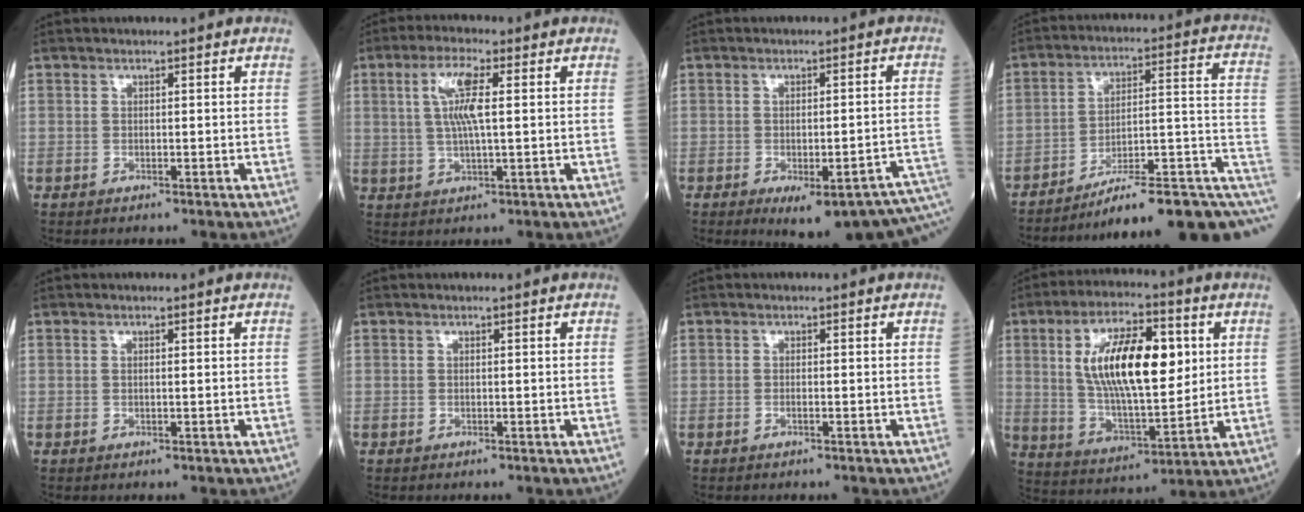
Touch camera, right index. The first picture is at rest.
{"total": 6.6, "force": [1.5, 0.9, 6.4], "torque": [-0.133, 0.006, 0.028]}
{"total": 16.0, "force": [-10.7, 3.4, 11.4], "torque": [-0.073, 0.010, -0.120]}
{"total": 18.7, "force": [-10.6, 3.2, 15.1], "torque": [-0.136, 0.061, -0.147]}
{"total": 0.0}
{"total": 0.0}
{"total": 0.6, "force": [-0.2, 0.0, 0.5], "torque": [-0.013, 0.000, -0.004]}
{"total": 16.8, "force": [3.9, 5.8, 15.3], "torque": [-0.283, 0.012, 0.069]}